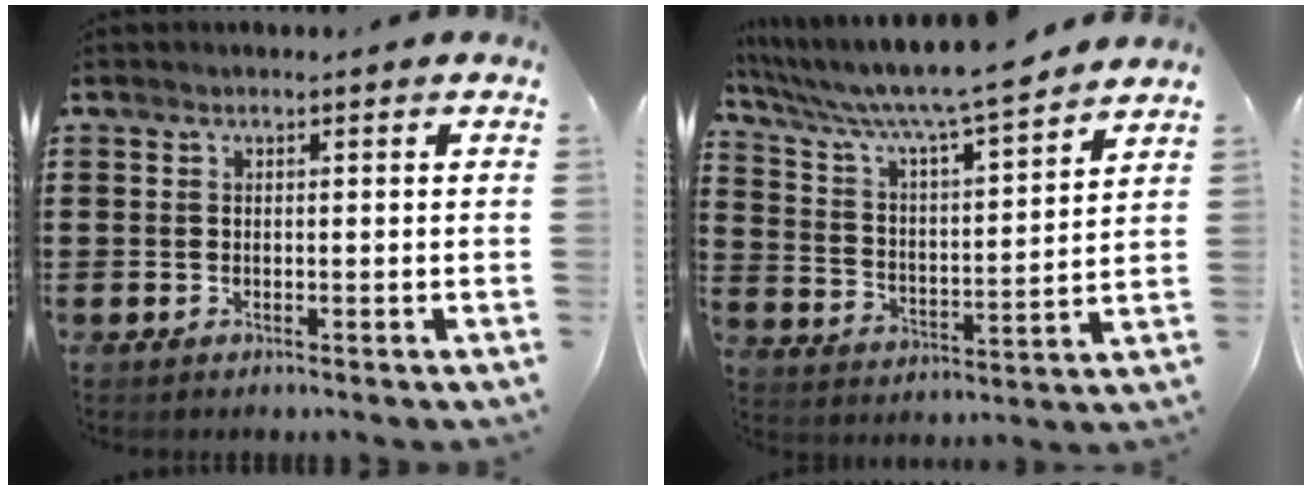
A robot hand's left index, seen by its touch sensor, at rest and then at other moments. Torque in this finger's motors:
{"motor_torque": [0.33, -0.01, 1.05, 0.21]}